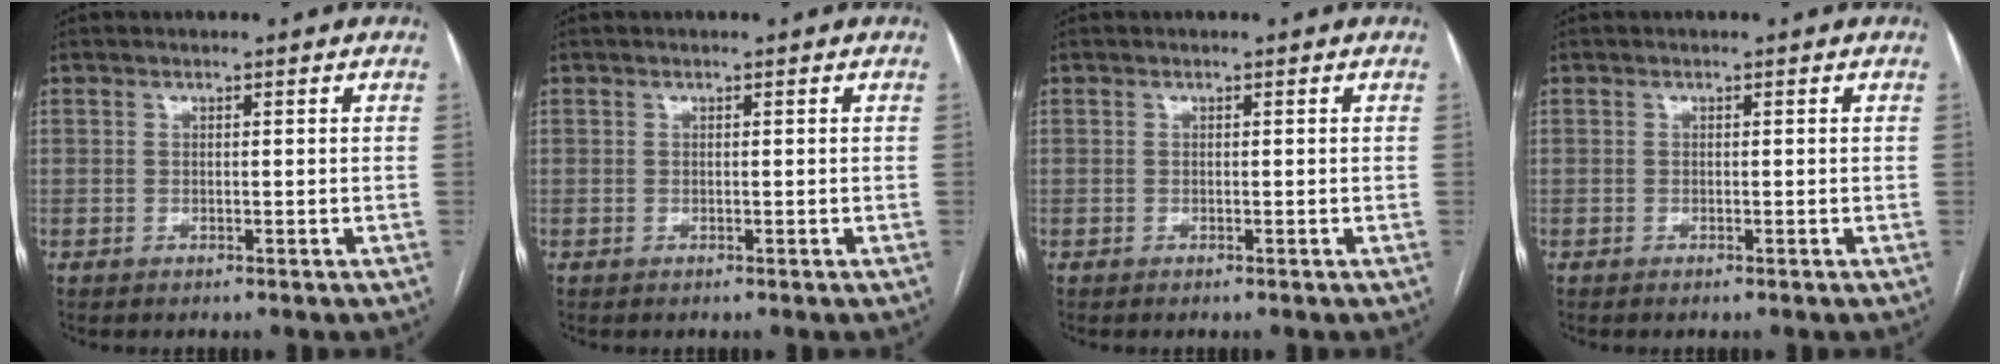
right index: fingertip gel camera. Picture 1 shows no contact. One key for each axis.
{"total": 0.0}
{"total": 0.0}
{"total": 0.0}